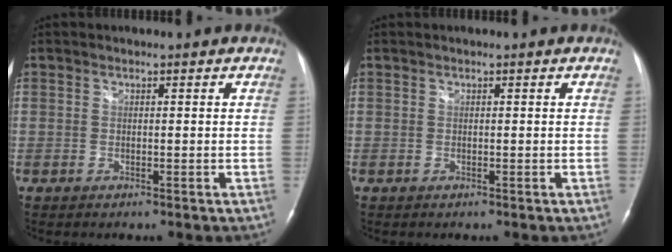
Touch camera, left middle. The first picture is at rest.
{"total": 0.0}